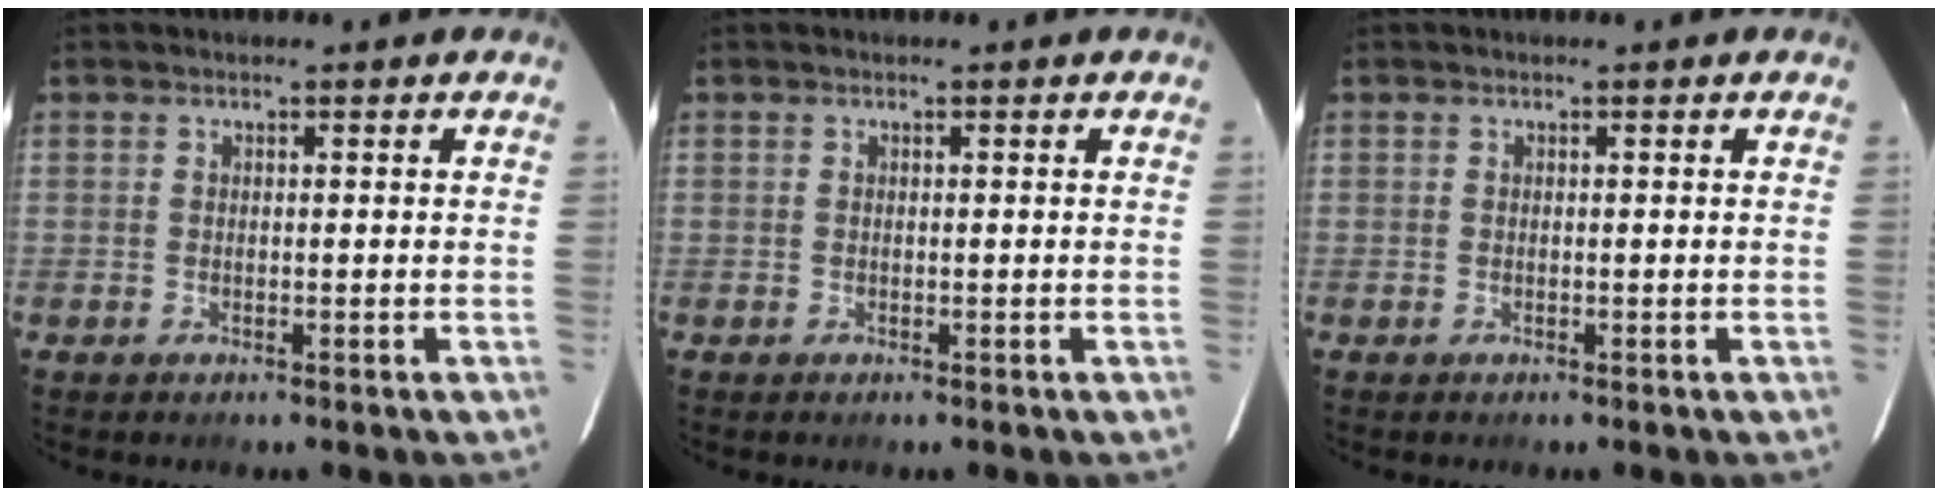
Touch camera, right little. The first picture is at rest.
{"total": 0.0}
{"total": 0.0}